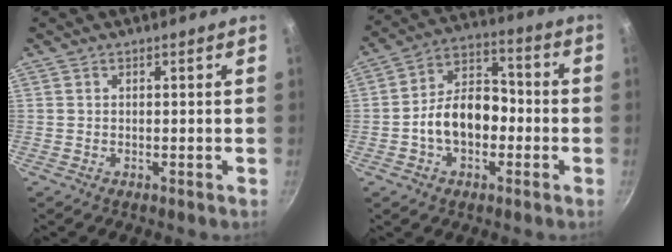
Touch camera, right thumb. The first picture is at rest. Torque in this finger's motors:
{"motor_torque": [1.32, 2.61, 1.11, -0.87, 0.12]}